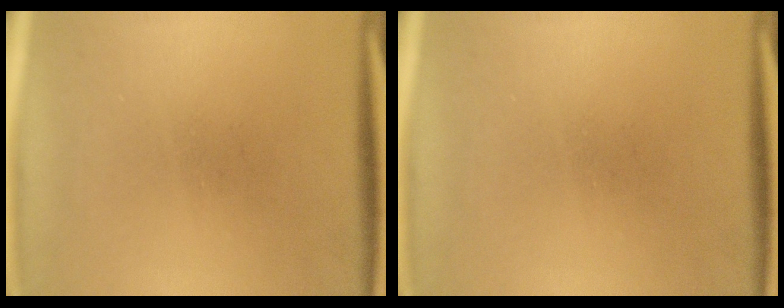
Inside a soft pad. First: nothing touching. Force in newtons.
{"total": 0.0}